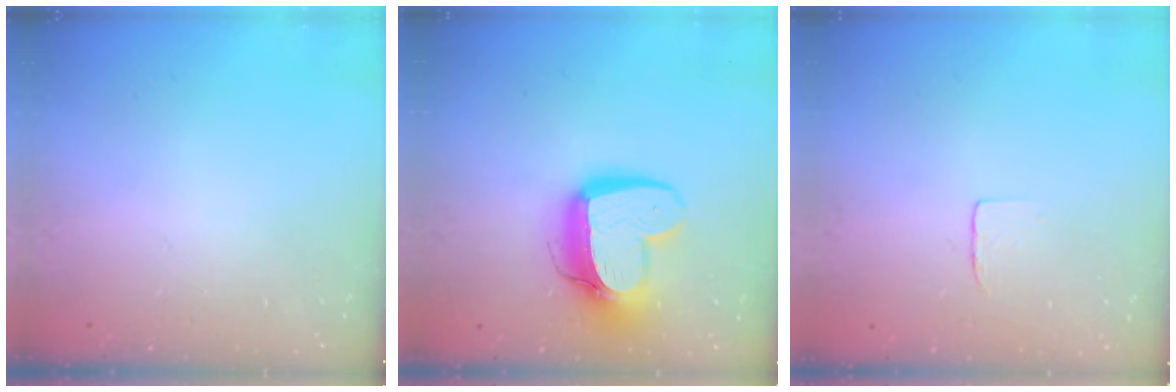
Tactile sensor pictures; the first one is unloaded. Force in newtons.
{"total": 15.2, "press": 15.2, "slide": 1.4}
{"total": 3.4, "press": 3.4, "slide": 0.3}